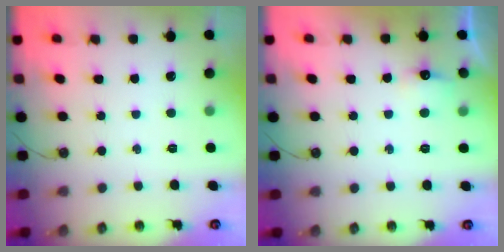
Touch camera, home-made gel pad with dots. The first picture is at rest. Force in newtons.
{"total": 5.2, "press": 5.1, "slide": 1.0}